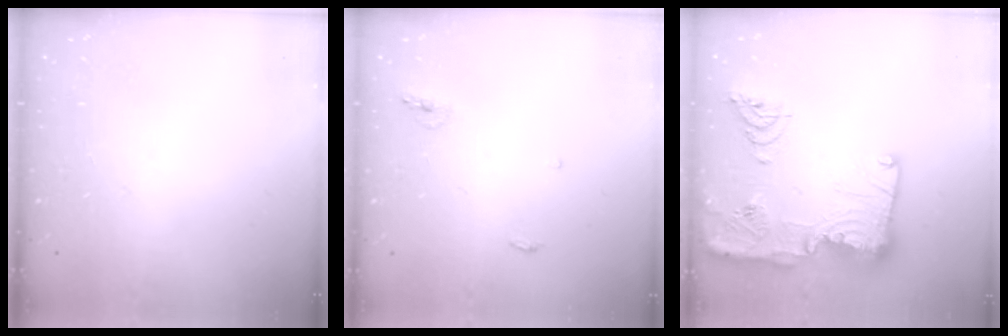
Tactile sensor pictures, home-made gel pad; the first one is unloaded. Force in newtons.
{"total": 5.0, "press": 4.8, "slide": 1.5}
{"total": 24.5, "press": 23.7, "slide": 6.1}